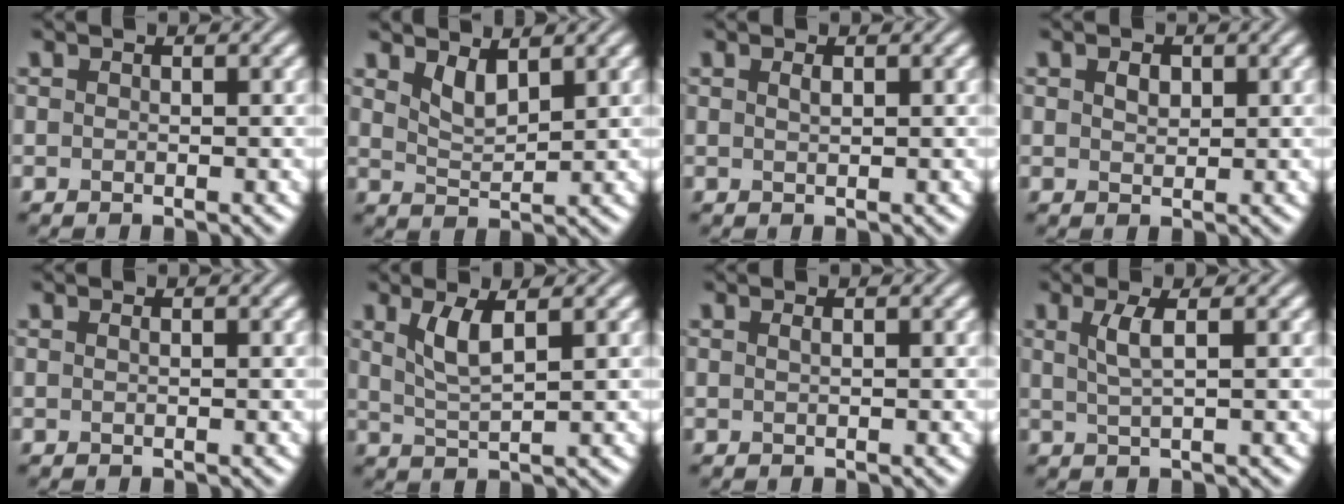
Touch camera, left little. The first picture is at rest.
{"total": 2.3, "force": [1.6, 0.8, 1.5], "torque": [-0.033, -0.010, 0.036]}
{"total": 0.6, "force": [0.3, 0.2, 0.5], "torque": [-0.010, 0.001, 0.007]}
{"total": 1.3, "force": [0.6, 0.9, 0.8], "torque": [-0.015, 0.000, 0.011]}
{"total": 0.0}
{"total": 3.1, "force": [1.3, 0.8, 2.7], "torque": [-0.058, -0.004, 0.030]}
{"total": 0.5, "force": [0.2, 0.2, 0.4], "torque": [-0.007, 0.004, 0.002]}
{"total": 2.4, "force": [0.7, 0.6, 2.2], "torque": [-0.041, -0.002, 0.012]}